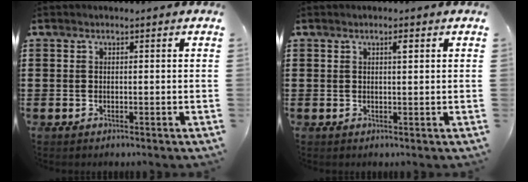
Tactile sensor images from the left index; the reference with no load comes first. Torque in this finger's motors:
{"motor_torque": [0.39, 0.41, 0.19, 0.01]}